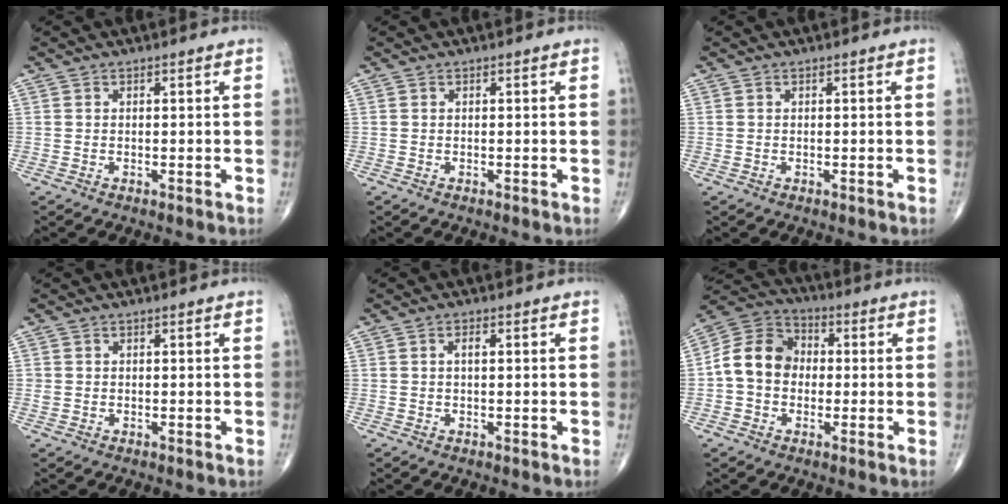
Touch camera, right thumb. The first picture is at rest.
{"total": 0.0}
{"total": 0.0}
{"total": 0.9, "force": [0.0, 0.8, 0.3], "torque": [-0.002, 0.002, 0.003]}
{"total": 1.4, "force": [0.2, 0.5, 1.2], "torque": [-0.021, 0.003, 0.002]}
{"total": 10.9, "force": [-0.5, 8.9, 6.4], "torque": [-0.102, 0.035, -0.023]}